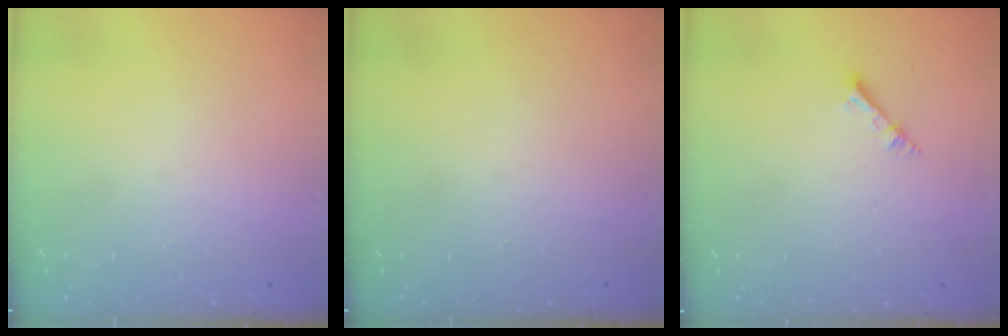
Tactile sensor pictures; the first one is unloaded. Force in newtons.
{"total": 0.0}
{"total": 2.6, "press": 2.6, "slide": 0.3}